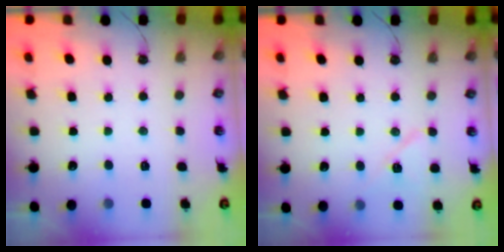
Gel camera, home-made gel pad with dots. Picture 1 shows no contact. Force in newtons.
{"total": 7.9, "press": 7.9, "slide": 1.0}